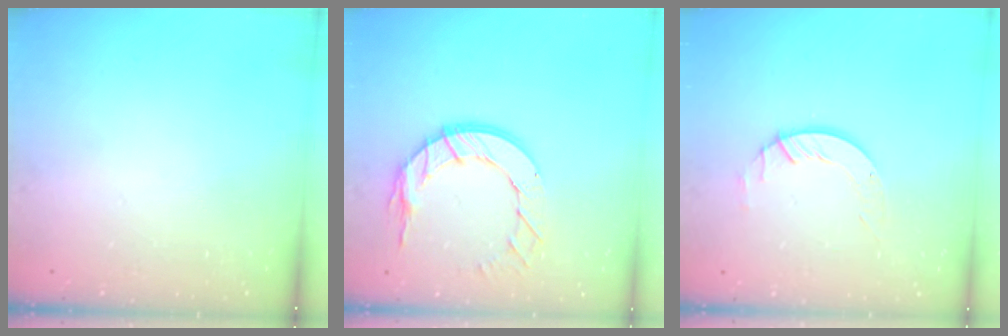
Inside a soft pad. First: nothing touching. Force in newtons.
{"total": 12.3, "press": 12.3, "slide": 1.2}
{"total": 4.1, "press": 4.1, "slide": 0.1}